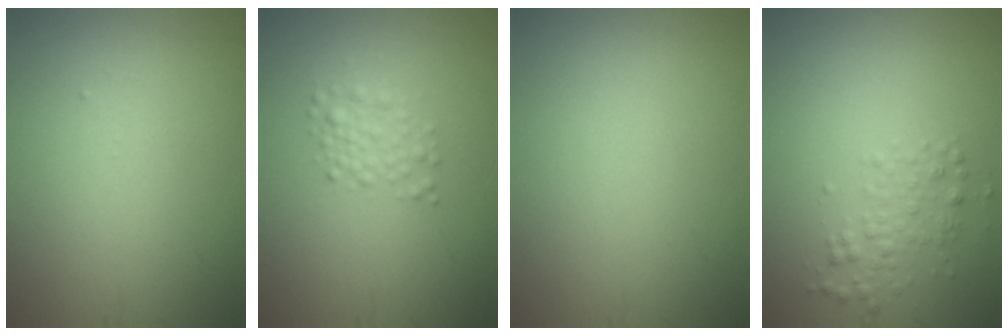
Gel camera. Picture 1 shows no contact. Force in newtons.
{"total": 1.9, "press": 1.8, "slide": 0.1}
{"total": 0.0}
{"total": 1.9, "press": 1.9, "slide": 0.1}